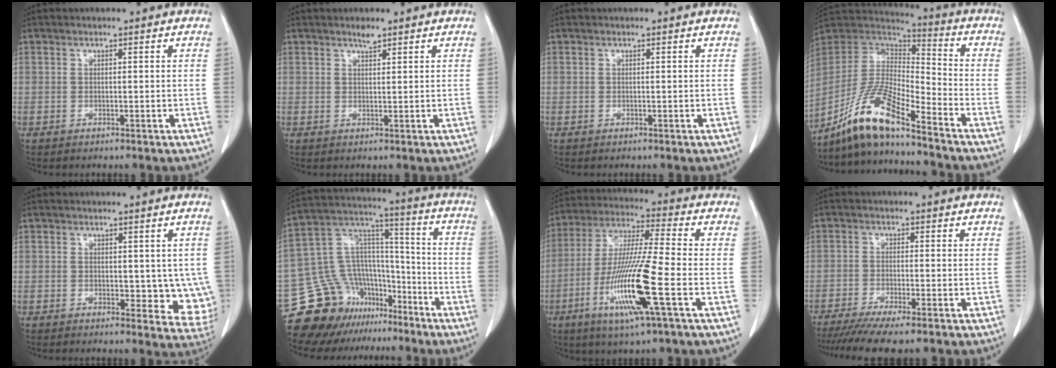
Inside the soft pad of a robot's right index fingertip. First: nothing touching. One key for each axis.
{"total": 1.4, "fx": 1.2, "fy": 0.3, "fz": 0.7, "tx": -0.017, "ty": 0.000, "tz": 0.023}
{"total": 0.0}
{"total": 13.7, "fx": -10.2, "fy": 1.5, "fz": 9.1, "tx": -0.185, "ty": 0.001, "tz": -0.193}
{"total": 6.8, "fx": 0.3, "fy": 4.0, "fz": 5.5, "tx": -0.043, "ty": -0.013, "tz": 0.008}
{"total": 17.0, "fx": -12.2, "fy": 10.8, "fz": 4.9, "tx": -0.088, "ty": 0.094, "tz": -0.205}
{"total": 15.5, "fx": -5.4, "fy": -0.1, "fz": 14.5, "tx": -0.297, "ty": -0.022, "tz": -0.104}
{"total": 10.6, "fx": -8.7, "fy": 0.7, "fz": 6.0, "tx": -0.081, "ty": -0.020, "tz": -0.133}